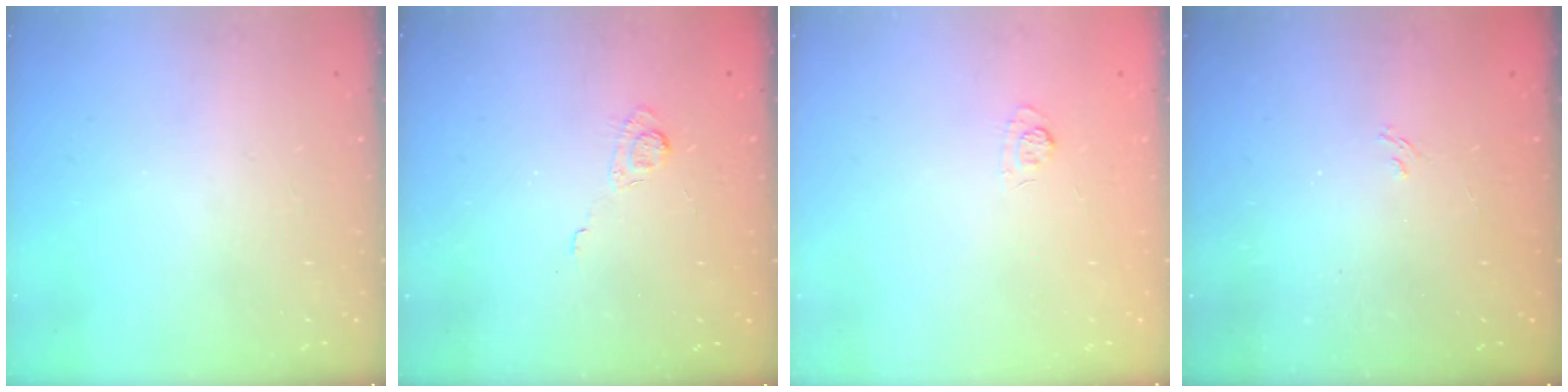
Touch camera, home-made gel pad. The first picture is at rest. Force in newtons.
{"total": 2.8, "press": 2.4, "slide": 1.4}
{"total": 2.2, "press": 1.8, "slide": 1.3}
{"total": 1.3, "press": 0.7, "slide": 1.2}